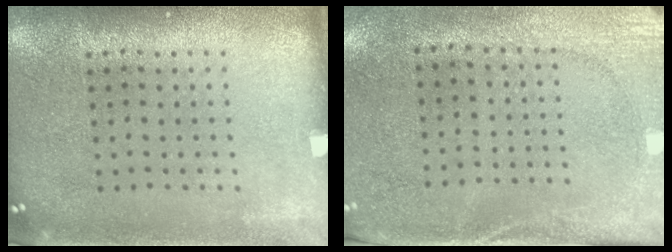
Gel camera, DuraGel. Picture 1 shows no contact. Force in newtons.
{"total": 2.7, "press": 2.1, "slide": 1.6}